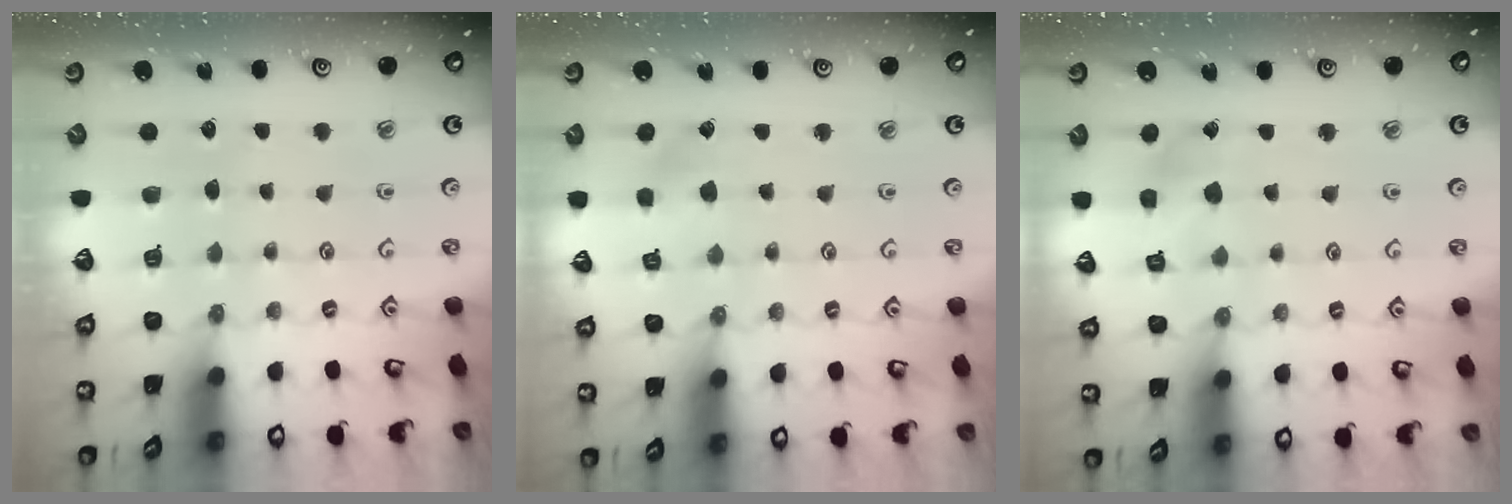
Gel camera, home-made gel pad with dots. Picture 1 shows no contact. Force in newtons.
{"total": 2.0, "press": 2.0, "slide": 0.1}
{"total": 4.3, "press": 4.3, "slide": 0.6}